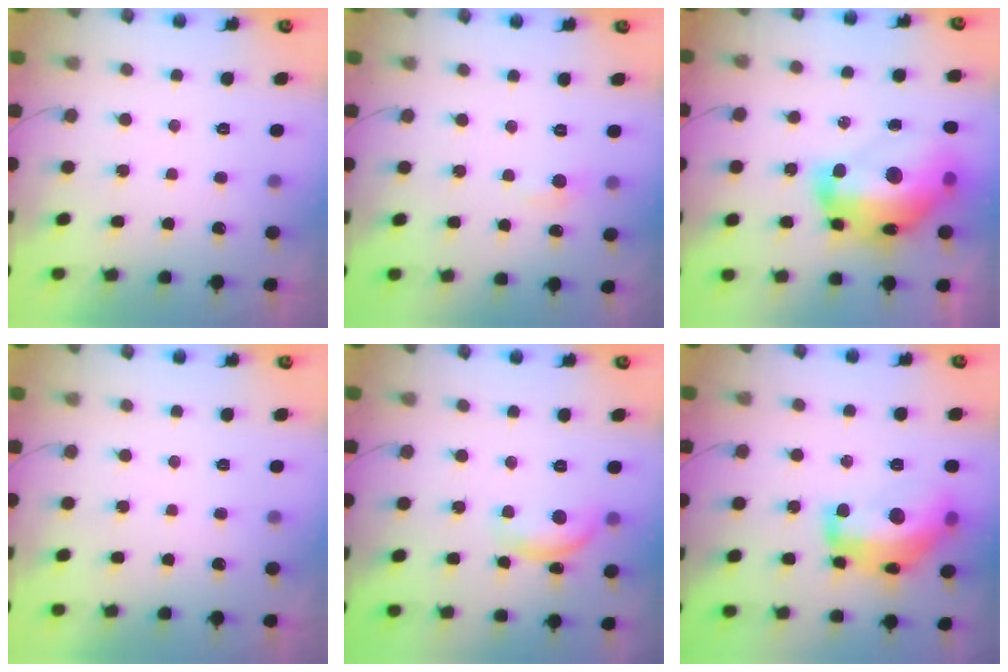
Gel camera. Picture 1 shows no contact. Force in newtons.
{"total": 5.8, "press": 5.7, "slide": 0.6}
{"total": 23.1, "press": 23.0, "slide": 1.9}
{"total": 0.0}
{"total": 10.5, "press": 10.5, "slide": 0.6}
{"total": 20.1, "press": 20.1, "slide": 1.1}